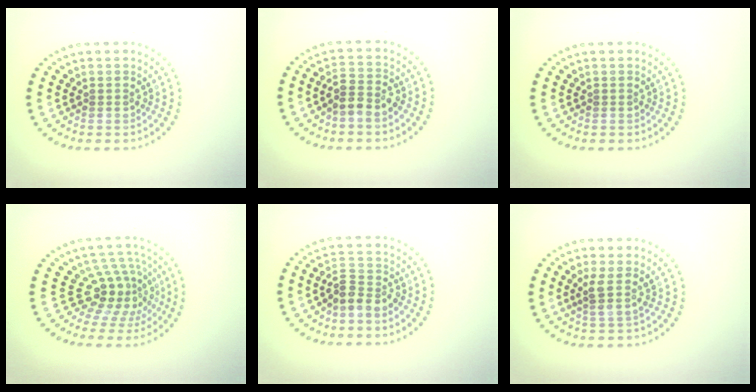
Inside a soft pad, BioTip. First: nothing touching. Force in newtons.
{"total": 2.5, "press": 2.3, "slide": 0.9}
{"total": 0.0}
{"total": 4.4, "press": 3.2, "slide": 3.0}
{"total": 2.7, "press": 2.5, "slide": 1.1}
{"total": 2.0, "press": 1.6, "slide": 1.2}